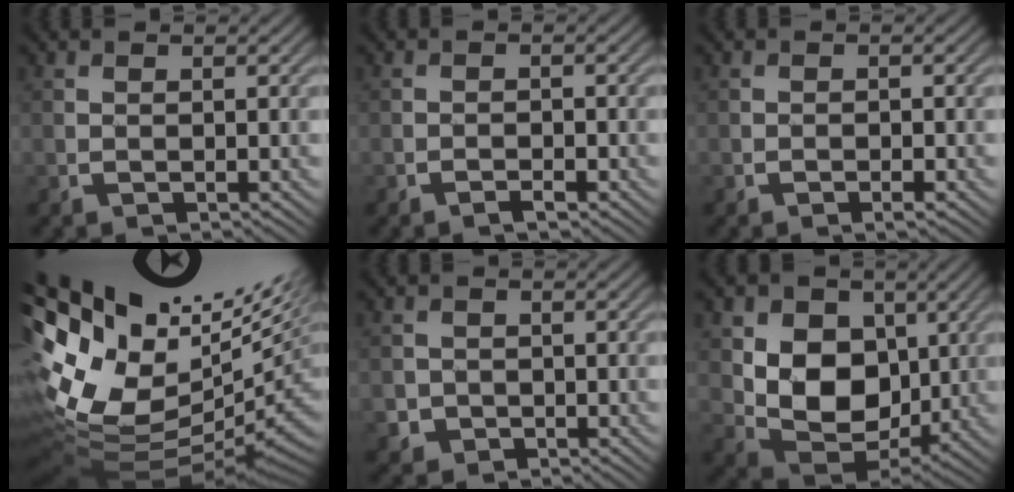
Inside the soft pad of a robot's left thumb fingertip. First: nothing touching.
{"total": 1.3, "force": [-0.9, 0.5, 0.8], "torque": [-0.012, -0.001, -0.018]}
{"total": 1.2, "force": [-0.8, 0.4, 0.8], "torque": [-0.011, -0.002, -0.012]}
{"total": 17.5, "force": [3.6, 8.6, 14.8], "torque": [-0.292, 0.006, 0.125]}
{"total": 2.3, "force": [-0.8, 2.2, 0.4], "torque": [-0.005, -0.005, -0.015]}
{"total": 10.6, "force": [1.8, 8.0, 6.8], "torque": [-0.144, -0.018, 0.026]}